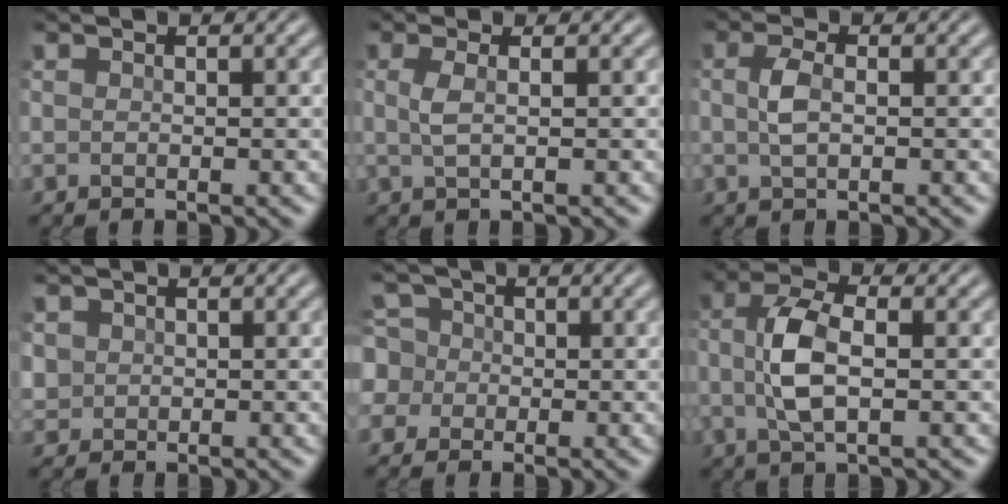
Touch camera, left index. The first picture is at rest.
{"total": 1.5, "force": [0.1, 0.2, 1.5], "torque": [-0.038, 0.002, 0.002]}
{"total": 2.1, "force": [-0.1, 0.9, 1.9], "torque": [-0.044, 0.002, -0.002]}
{"total": 1.4, "force": [0.2, 1.4, 0.2], "torque": [-0.002, -0.002, 0.009]}
{"total": 6.9, "force": [0.6, 6.6, 2.0], "torque": [-0.065, 0.033, -0.010]}
{"total": 4.9, "force": [-0.1, 2.0, 4.4], "torque": [-0.094, 0.004, -0.003]}